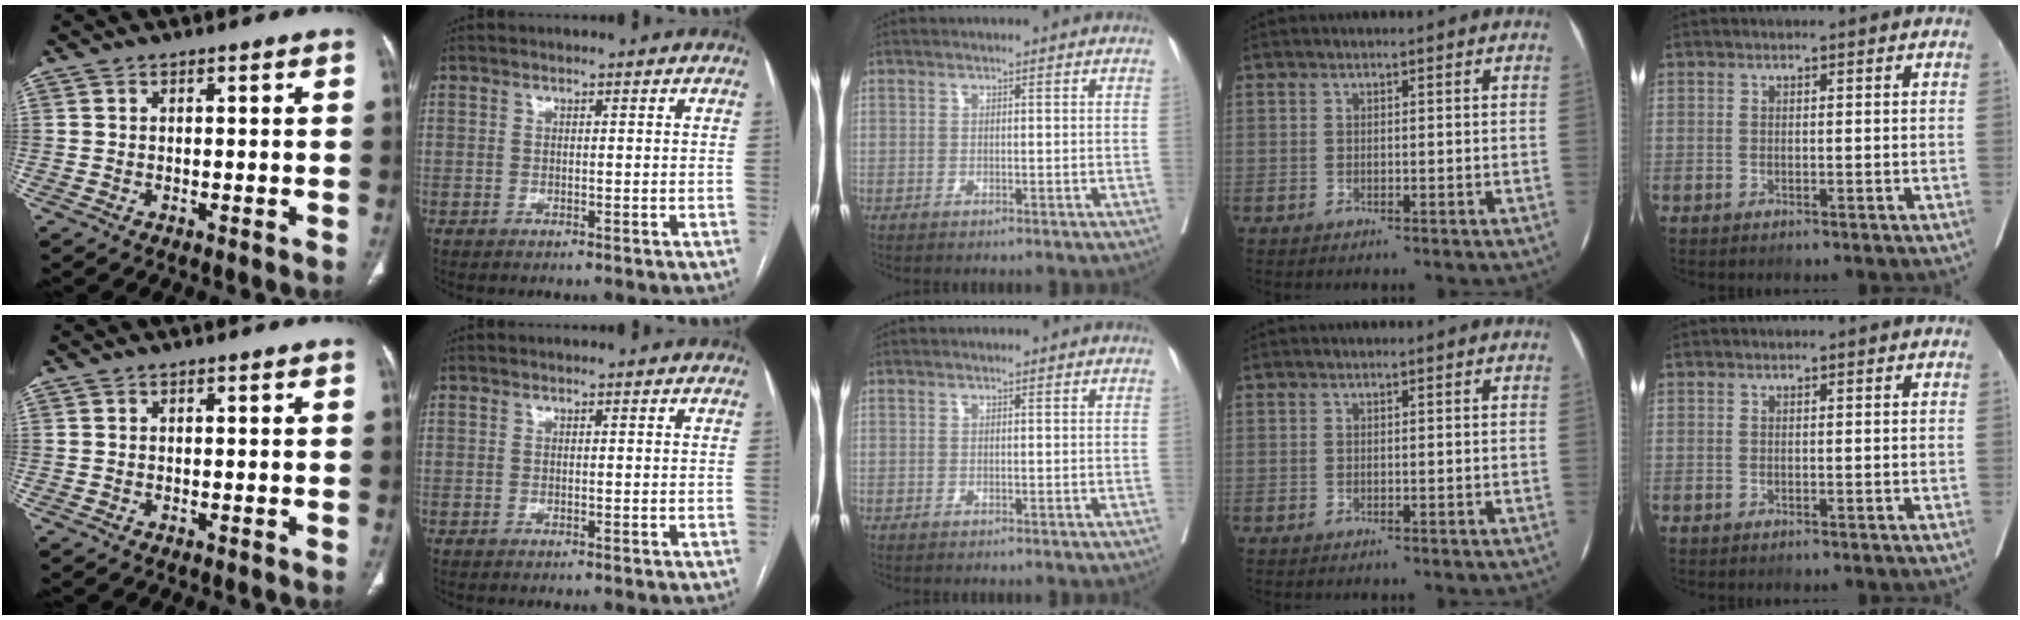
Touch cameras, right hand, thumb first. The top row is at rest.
{}